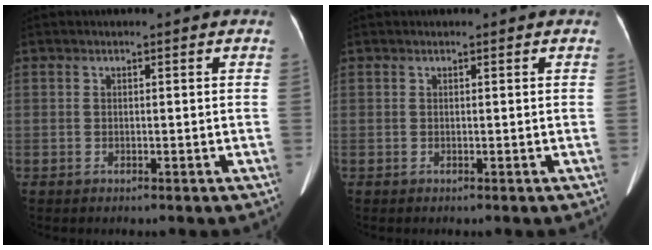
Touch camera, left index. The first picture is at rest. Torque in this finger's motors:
{"motor_torque": [0.00, 0.04, 0.00, 0.00]}